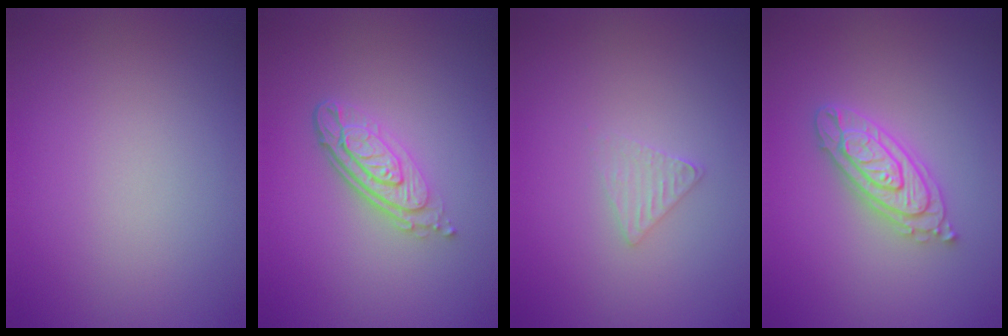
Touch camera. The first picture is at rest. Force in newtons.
{"total": 4.4, "press": 3.1, "slide": 3.1}
{"total": 1.4, "press": 1.3, "slide": 0.2}
{"total": 4.0, "press": 4.0, "slide": 0.6}